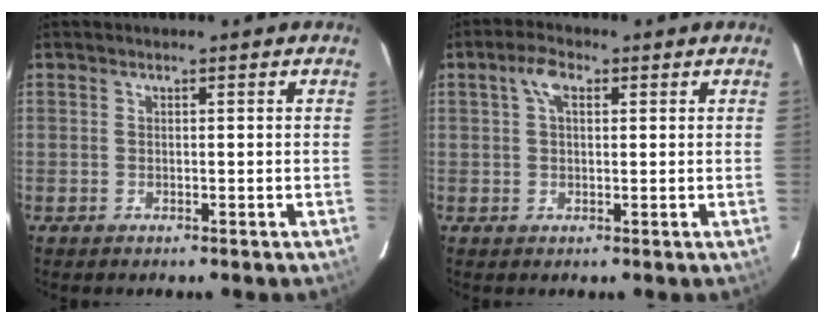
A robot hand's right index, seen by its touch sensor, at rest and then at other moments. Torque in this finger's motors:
{"motor_torque": [0.42, 0.11, 0.13, 0.06]}